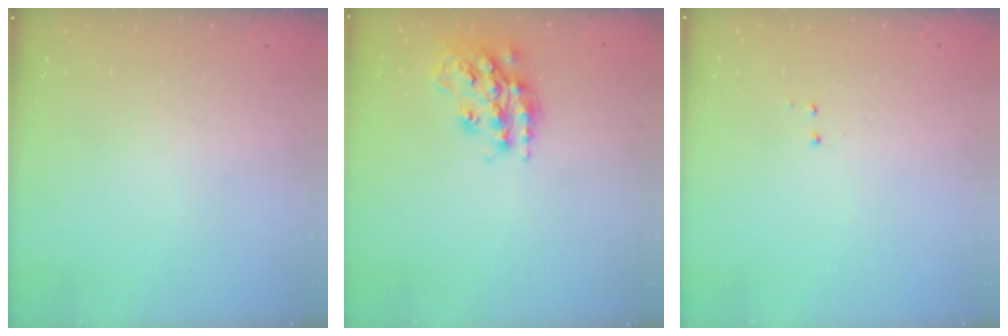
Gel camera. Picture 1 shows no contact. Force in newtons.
{"total": 17.5, "press": 17.5, "slide": 1.3}
{"total": 2.9, "press": 2.8, "slide": 0.6}